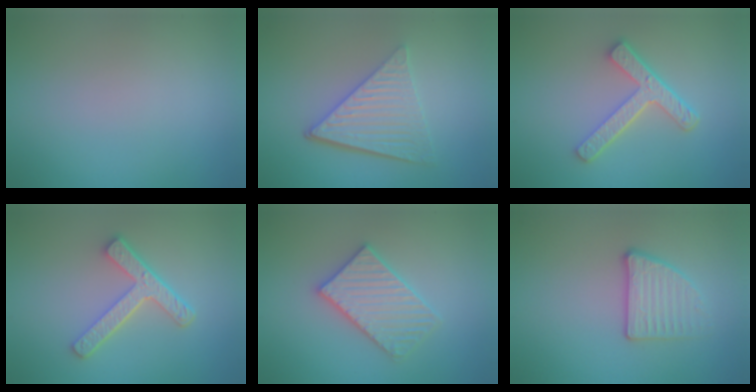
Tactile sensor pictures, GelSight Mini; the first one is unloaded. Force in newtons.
{"total": 5.7, "press": 3.9, "slide": 4.1}
{"total": 4.4, "press": 3.3, "slide": 2.9}
{"total": 4.3, "press": 3.3, "slide": 2.8}
{"total": 3.7, "press": 3.7, "slide": 0.6}
{"total": 2.7, "press": 2.5, "slide": 1.2}